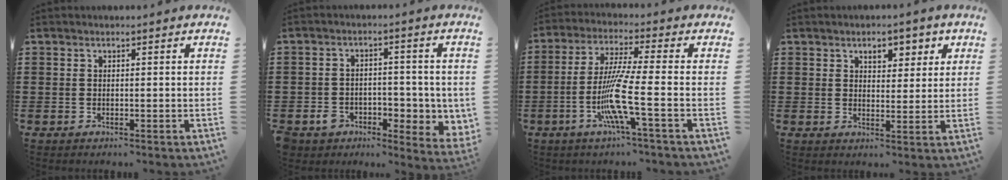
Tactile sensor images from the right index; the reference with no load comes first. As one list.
[{"total": 4.6, "force": [-1.4, 3.5, 2.6], "torque": [-0.046, 0.005, -0.029]}, {"total": 9.8, "force": [-3.1, 0.0, 9.3], "torque": [-0.198, -0.020, -0.067]}, {"total": 3.9, "force": [2.2, 2.4, 2.1], "torque": [-0.030, 0.003, 0.031]}]